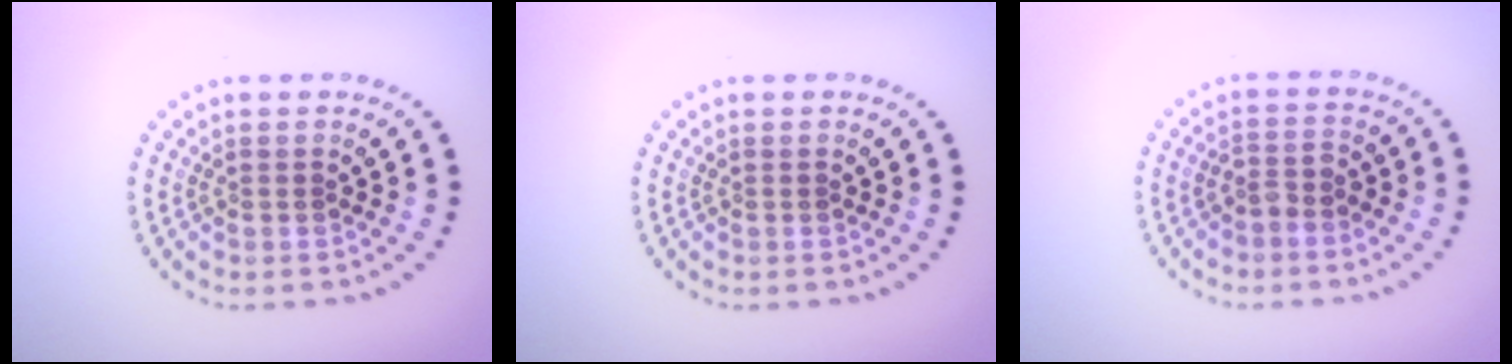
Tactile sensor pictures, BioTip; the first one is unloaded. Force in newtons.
{"total": 0.0}
{"total": 1.5, "press": 1.2, "slide": 0.9}